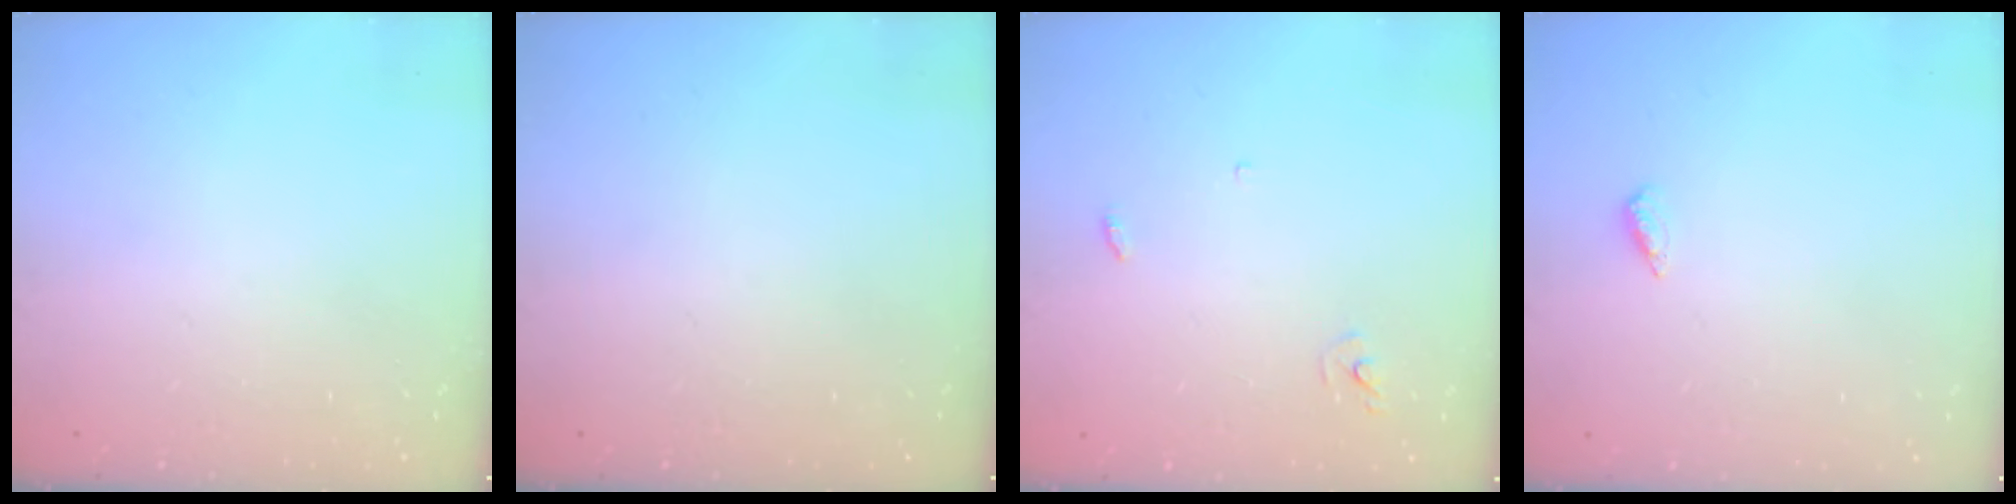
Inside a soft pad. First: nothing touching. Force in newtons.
{"total": 0.0}
{"total": 2.9, "press": 2.9, "slide": 0.2}
{"total": 2.6, "press": 2.2, "slide": 1.3}